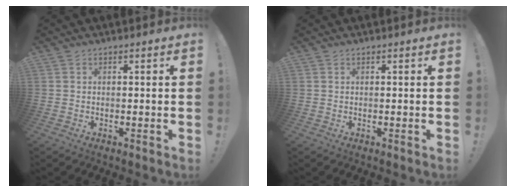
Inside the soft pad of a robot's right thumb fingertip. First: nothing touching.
{"total": 0.0}